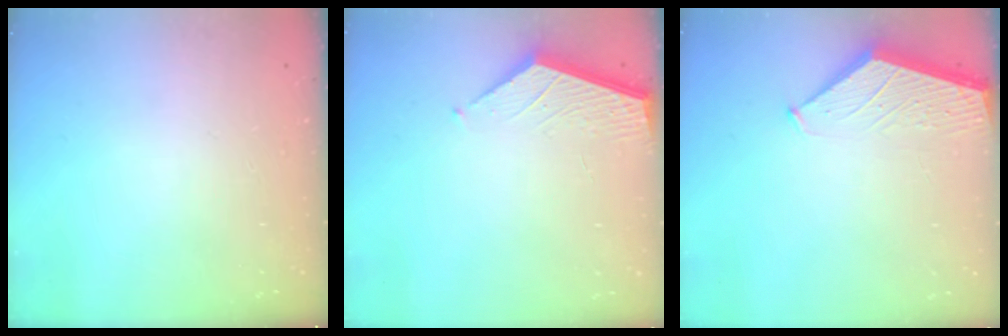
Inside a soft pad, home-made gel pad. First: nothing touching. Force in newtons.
{"total": 2.1, "press": 2.1, "slide": 0.2}
{"total": 1.6, "press": 1.6, "slide": 0.2}